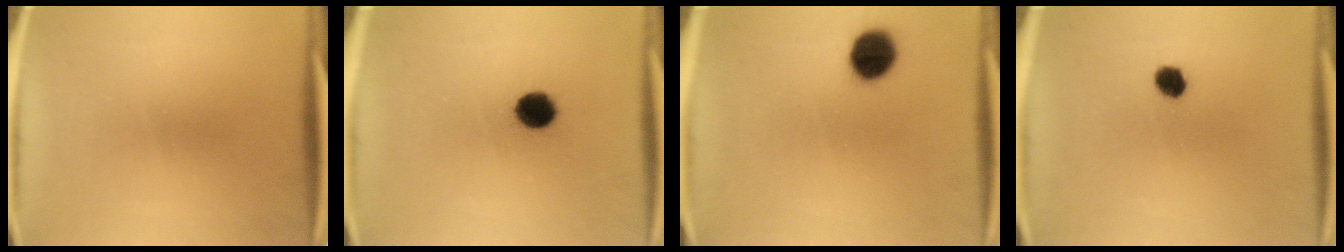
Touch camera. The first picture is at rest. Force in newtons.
{"total": 7.2}
{"total": 8.6}
{"total": 3.3}